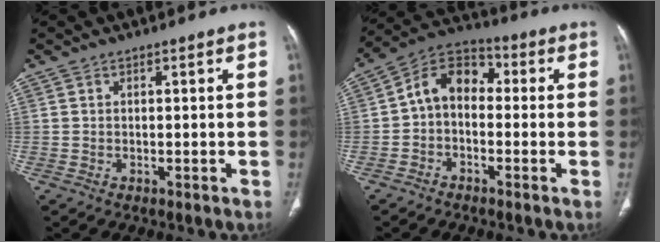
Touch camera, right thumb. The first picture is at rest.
{"total": 8.9, "force": [-0.6, 6.4, 6.2], "torque": [-0.081, 0.035, -0.031]}